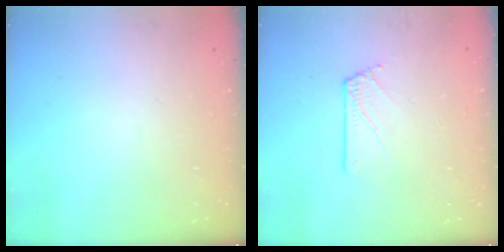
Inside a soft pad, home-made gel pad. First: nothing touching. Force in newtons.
{"total": 2.3, "press": 2.3, "slide": 0.3}